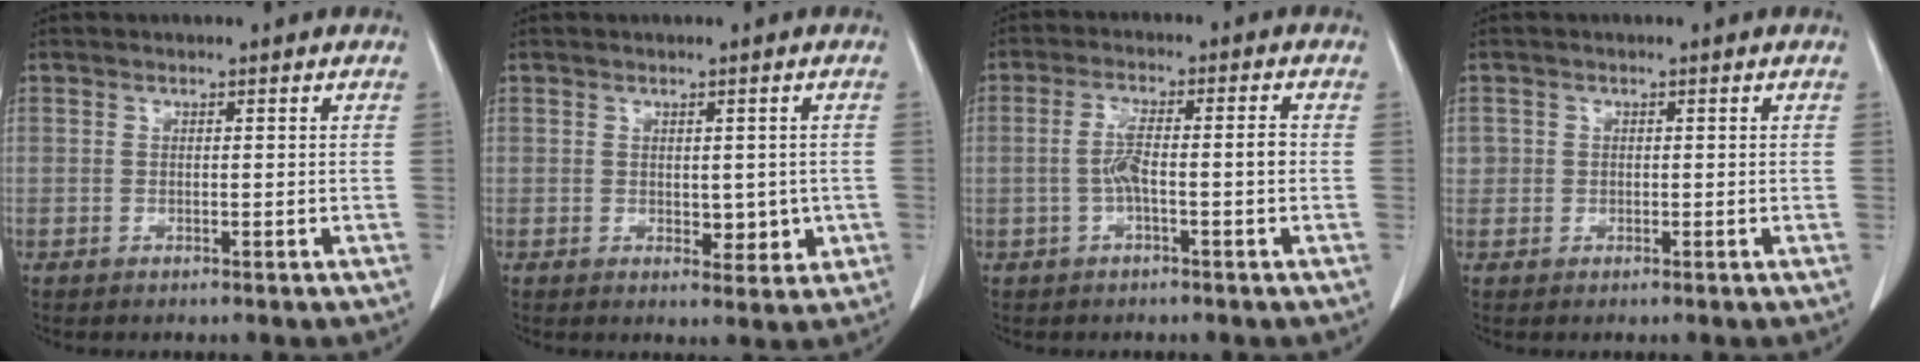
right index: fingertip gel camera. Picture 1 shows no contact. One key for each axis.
{"total": 3.8, "fx": -0.3, "fy": 2.2, "fz": 3.1, "tx": -0.028, "ty": -0.005, "tz": 0.005}
{"total": 5.3, "fx": -0.8, "fy": 0.7, "fz": 5.2, "tx": -0.100, "ty": 0.015, "tz": -0.014}
{"total": 1.5, "fx": 0.2, "fy": 1.5, "fz": 0.2, "tx": 0.010, "ty": 0.005, "tz": 0.001}